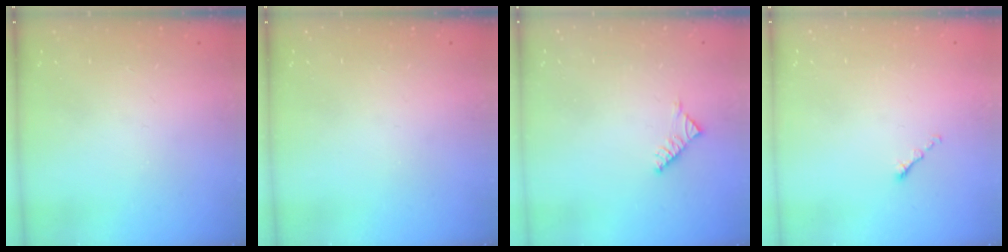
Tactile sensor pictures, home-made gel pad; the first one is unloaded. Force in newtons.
{"total": 0.0}
{"total": 3.6, "press": 3.5, "slide": 0.6}
{"total": 0.6, "press": 0.5, "slide": 0.2}